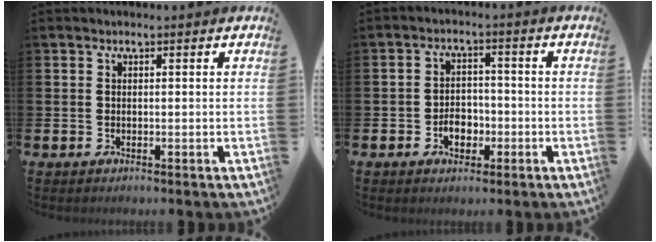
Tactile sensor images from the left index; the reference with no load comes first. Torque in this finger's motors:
{"motor_torque": [0.05, 0.04, 0.12, 0.05]}